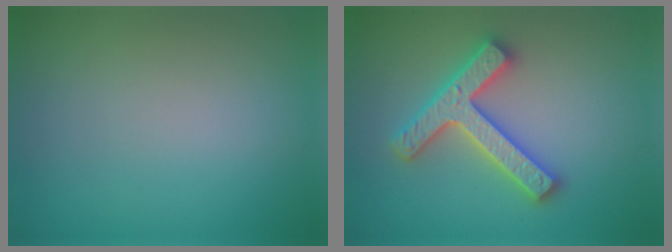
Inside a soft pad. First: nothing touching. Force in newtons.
{"total": 4.8, "press": 4.7, "slide": 0.9}